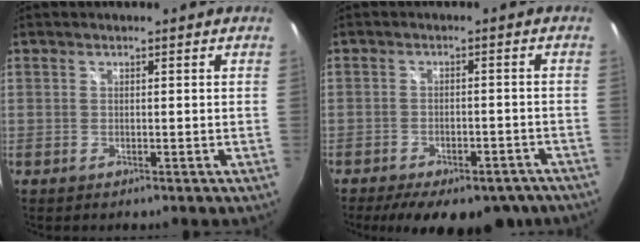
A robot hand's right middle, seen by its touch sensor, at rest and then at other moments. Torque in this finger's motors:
{"motor_torque": [1.07, -1.07, 0.23, 0.08]}